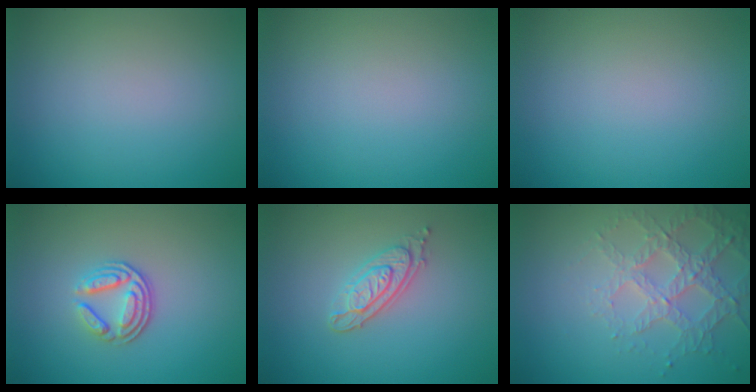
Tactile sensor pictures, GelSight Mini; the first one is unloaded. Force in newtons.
{"total": 0.0}
{"total": 0.0}
{"total": 3.6, "press": 2.7, "slide": 2.4}
{"total": 2.9, "press": 2.6, "slide": 1.4}
{"total": 4.1, "press": 3.2, "slide": 2.5}